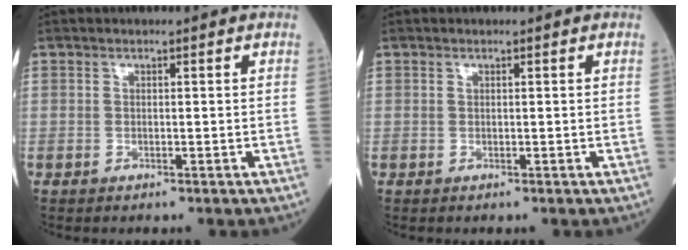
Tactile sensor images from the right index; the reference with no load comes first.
{"total": 0.0}